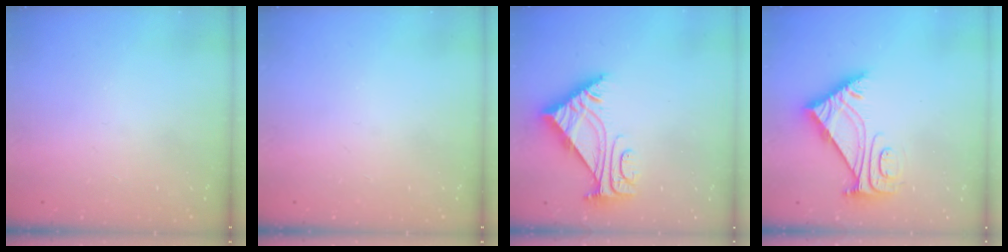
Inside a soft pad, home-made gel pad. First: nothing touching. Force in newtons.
{"total": 0.0}
{"total": 5.9, "press": 5.8, "slide": 0.6}
{"total": 8.0, "press": 8.0, "slide": 0.6}